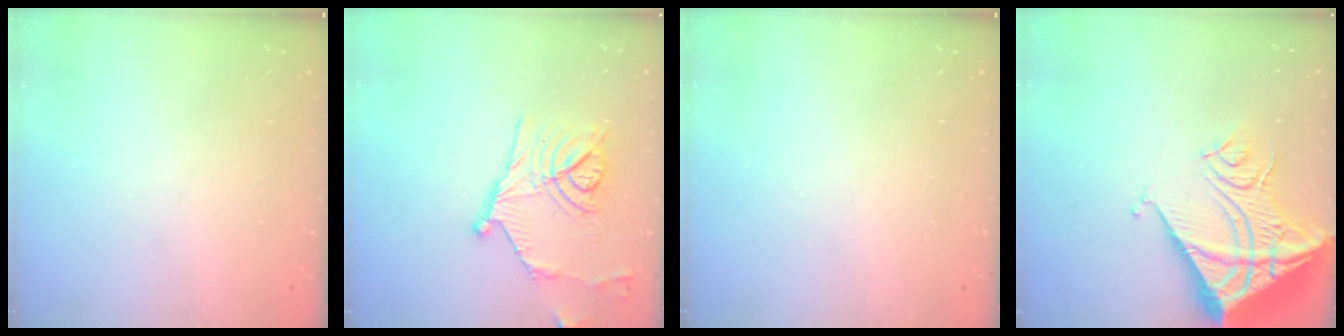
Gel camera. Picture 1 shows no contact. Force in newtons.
{"total": 14.8, "press": 14.6, "slide": 2.2}
{"total": 0.0}
{"total": 18.3, "press": 18.1, "slide": 2.4}